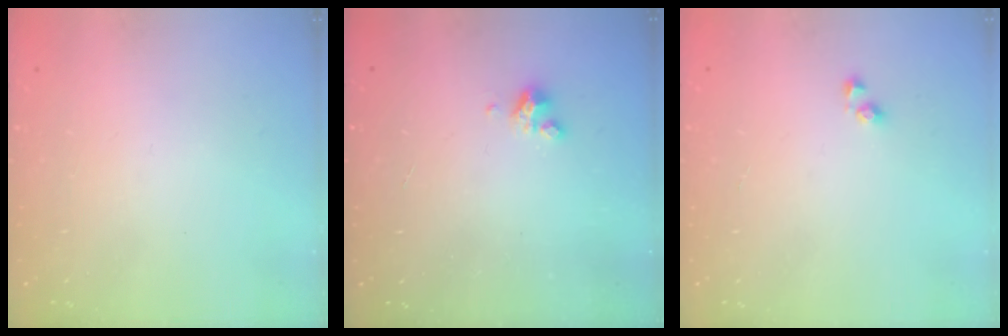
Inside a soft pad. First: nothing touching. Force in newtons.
{"total": 2.3, "press": 2.3, "slide": 0.2}
{"total": 2.8, "press": 2.8, "slide": 0.3}